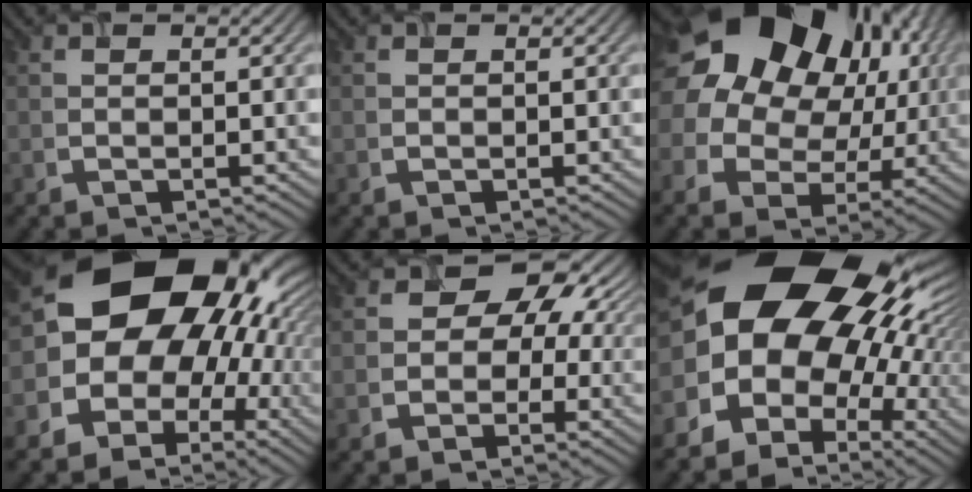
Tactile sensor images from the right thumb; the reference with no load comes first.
{"total": 0.0}
{"total": 24.6, "force": [7.6, 20.0, 12.2], "torque": [-0.278, 0.020, 0.123]}
{"total": 17.4, "force": [2.1, 14.1, 10.0], "torque": [-0.152, -0.020, 0.037]}
{"total": 7.7, "force": [0.6, 6.2, 4.6], "torque": [-0.041, 0.012, -0.023]}
{"total": 19.9, "force": [3.6, 14.1, 13.5], "torque": [-0.222, -0.004, 0.079]}